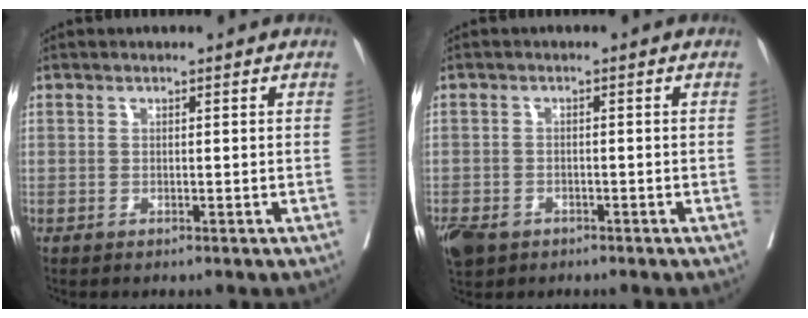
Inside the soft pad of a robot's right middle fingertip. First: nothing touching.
{"total": 6.0, "force": [-3.8, 3.9, 2.5], "torque": [-0.056, -0.006, -0.063]}